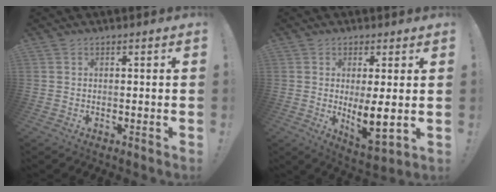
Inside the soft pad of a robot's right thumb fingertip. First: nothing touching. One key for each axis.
{"total": 8.6, "fx": 0.9, "fy": 2.7, "fz": 8.1, "tx": -0.113, "ty": -0.029, "tz": 0.018}